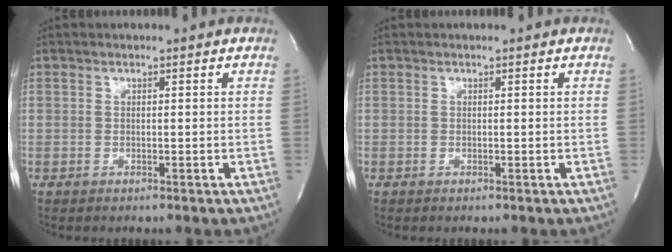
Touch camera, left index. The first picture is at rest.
{"total": 0.0}